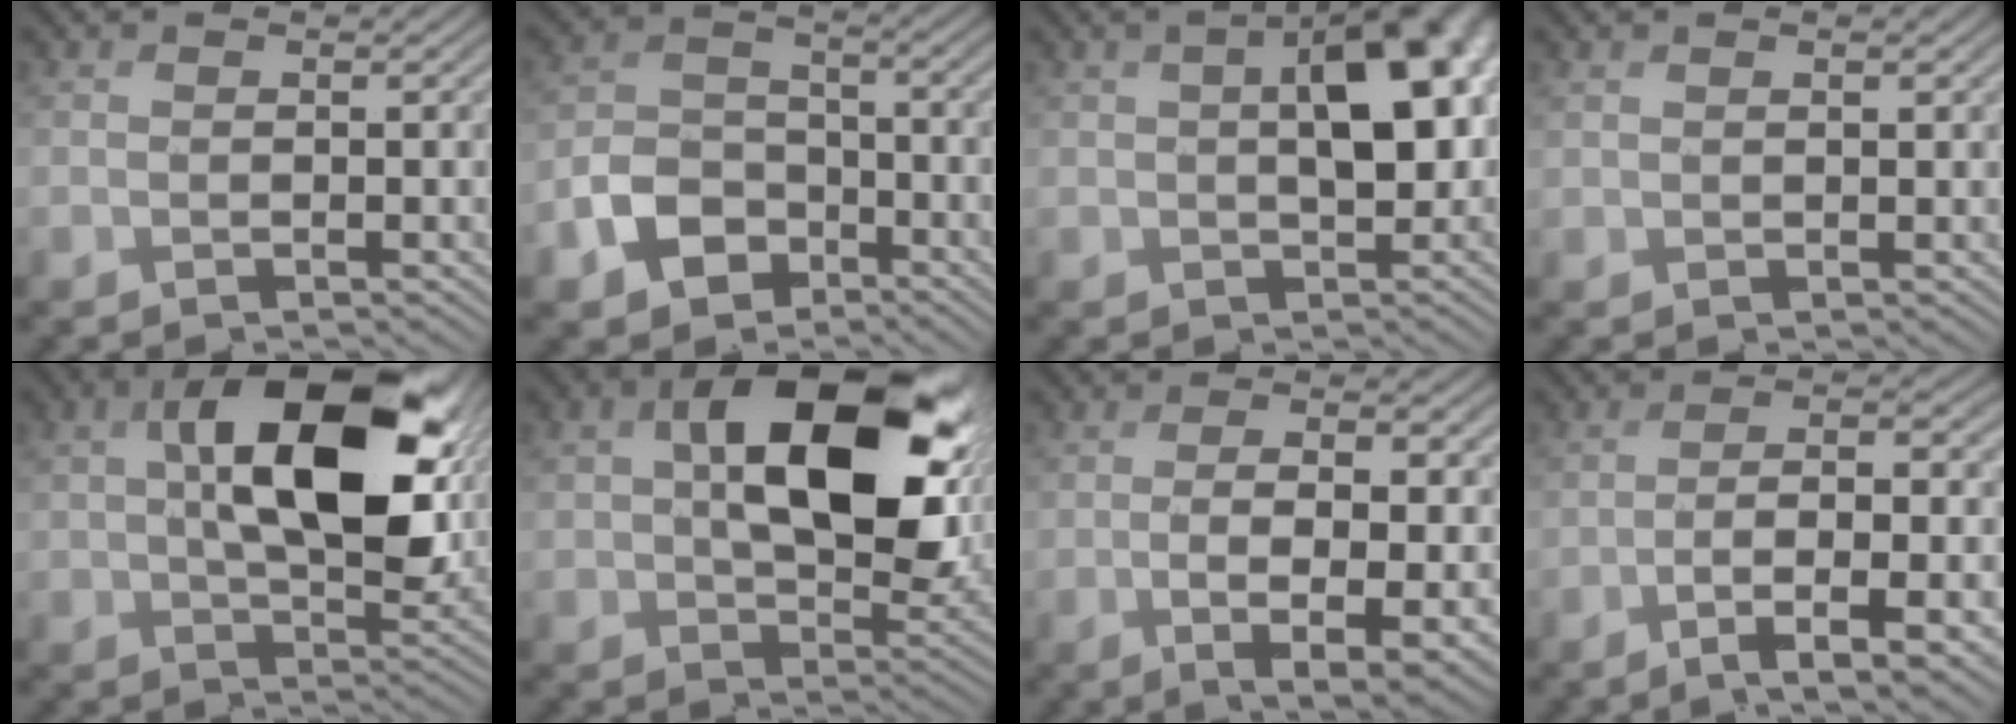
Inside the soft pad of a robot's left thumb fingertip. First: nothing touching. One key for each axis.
{"total": 7.3, "fx": -4.0, "fy": 5.1, "fz": 3.4, "tx": -0.079, "ty": -0.003, "tz": -0.091}
{"total": 8.1, "fx": 1.3, "fy": 4.0, "fz": 6.9, "tx": -0.101, "ty": 0.013, "tz": 0.019}
{"total": 1.1, "fx": 0.9, "fy": 0.4, "fz": 0.6, "tx": -0.017, "ty": 0.000, "tz": 0.019}
{"total": 14.8, "fx": 3.9, "fy": 8.0, "fz": 11.8, "tx": -0.211, "ty": -0.001, "tz": 0.075}
{"total": 16.3, "fx": 4.2, "fy": 10.0, "fz": 12.3, "tx": -0.211, "ty": -0.009, "tz": 0.086}
{"total": 8.6, "fx": -1.0, "fy": 3.0, "fz": 8.0, "tx": -0.146, "ty": -0.014, "tz": -0.007}
{"total": 10.7, "fx": -5.1, "fy": 2.7, "fz": 9.1, "tx": -0.135, "ty": 0.005, "tz": -0.075}